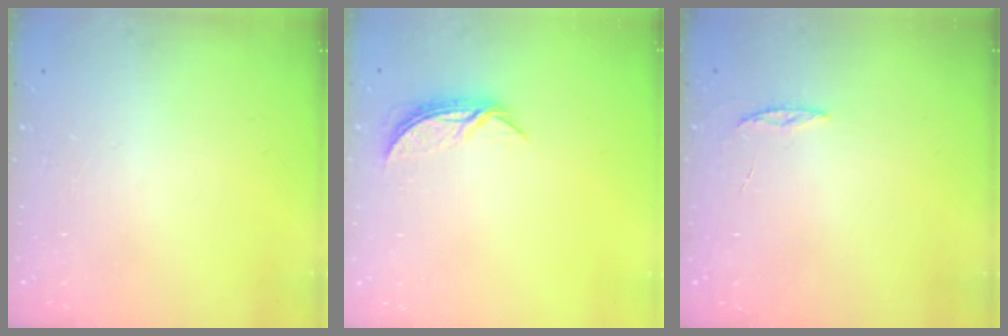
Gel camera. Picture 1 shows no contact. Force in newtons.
{"total": 5.6, "press": 5.6, "slide": 0.5}
{"total": 2.4, "press": 2.4, "slide": 0.2}